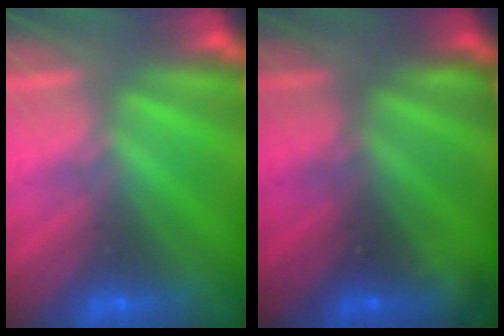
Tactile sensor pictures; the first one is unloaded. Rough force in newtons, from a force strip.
{"total": 1.1}